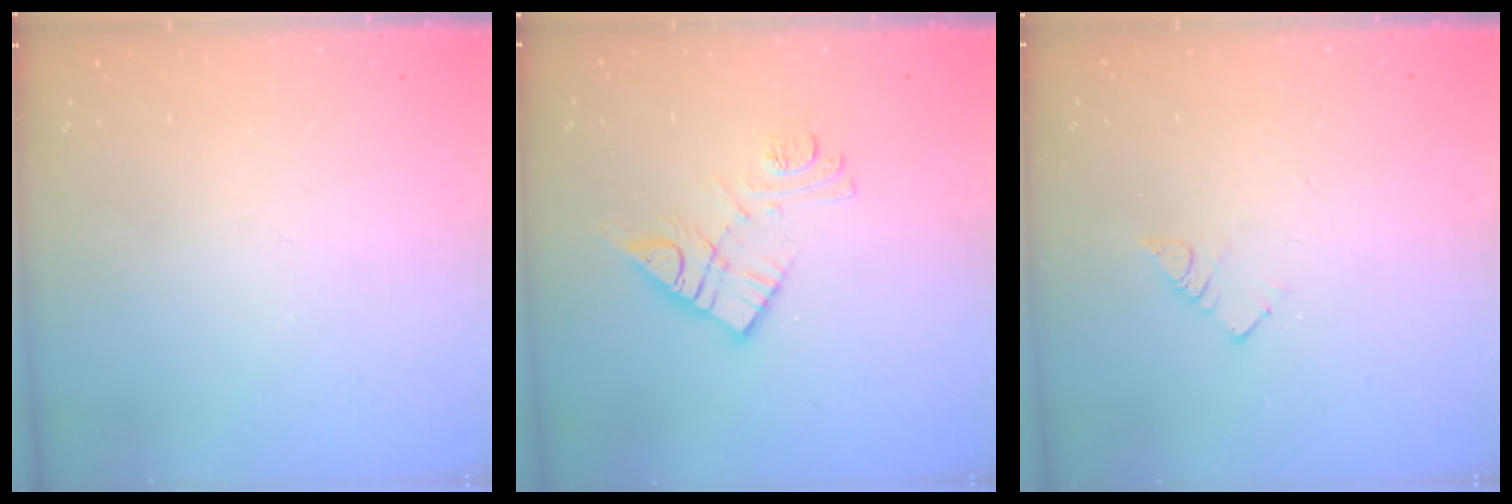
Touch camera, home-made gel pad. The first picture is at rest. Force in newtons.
{"total": 11.7, "press": 11.7, "slide": 0.9}
{"total": 3.9, "press": 3.9, "slide": 0.2}